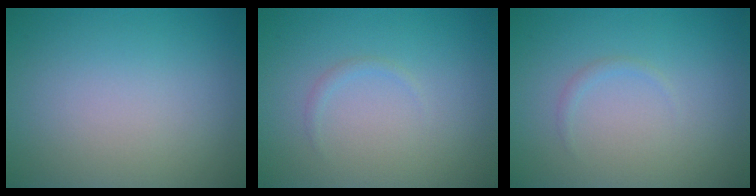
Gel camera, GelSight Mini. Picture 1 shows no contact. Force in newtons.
{"total": 0.6, "press": 0.6, "slide": 0.0}
{"total": 0.6, "press": 0.6, "slide": 0.0}